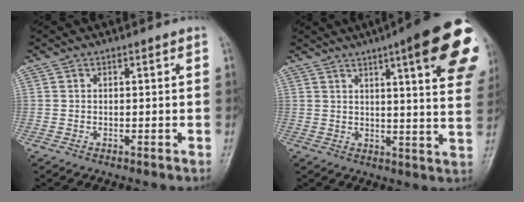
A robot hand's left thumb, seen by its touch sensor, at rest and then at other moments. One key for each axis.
{"total": 22.0, "fx": 10.6, "fy": 4.4, "fz": 18.8, "tx": -0.207, "ty": -0.023, "tz": 0.124}